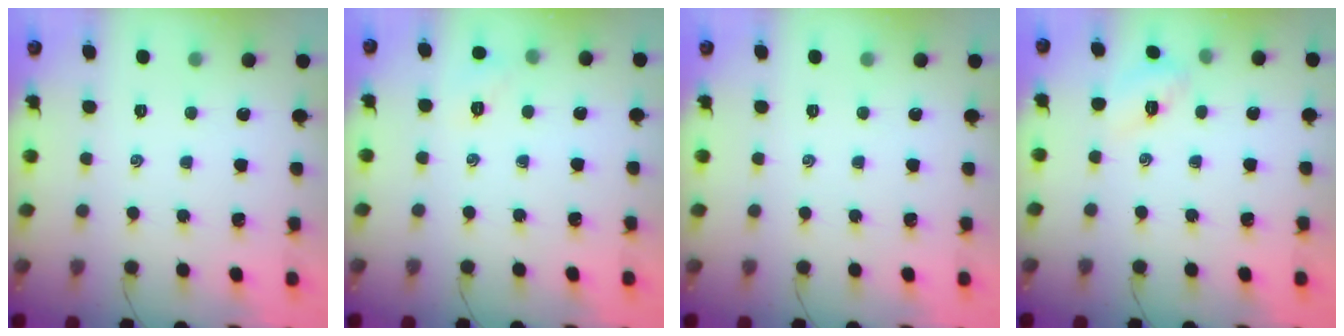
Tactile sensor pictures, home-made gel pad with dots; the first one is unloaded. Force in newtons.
{"total": 5.2, "press": 5.0, "slide": 1.3}
{"total": 0.0}
{"total": 5.9, "press": 5.7, "slide": 1.5}